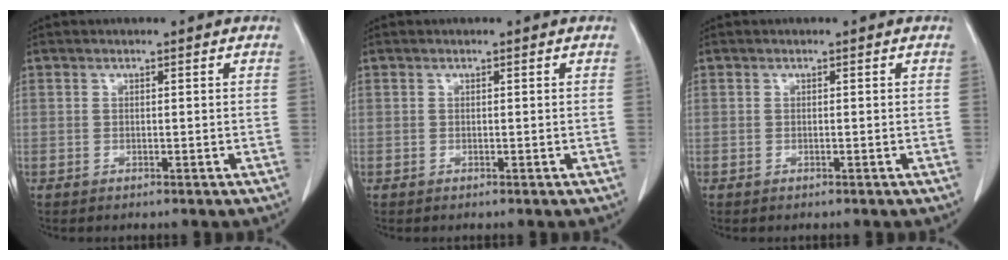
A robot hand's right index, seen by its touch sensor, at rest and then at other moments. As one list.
[{"total": 0.0}, {"total": 0.0}]